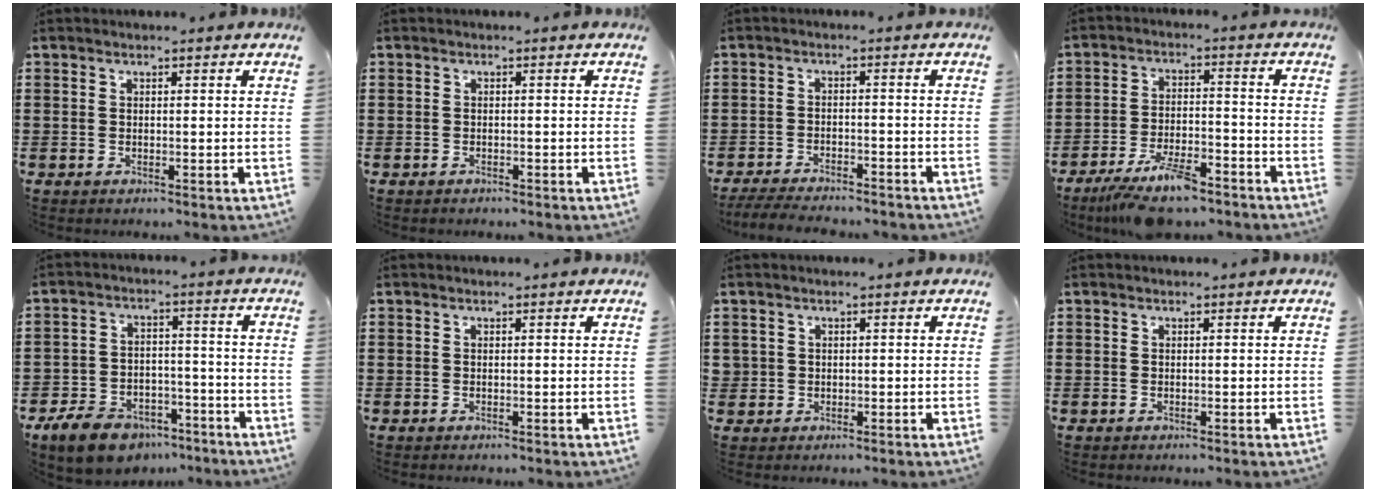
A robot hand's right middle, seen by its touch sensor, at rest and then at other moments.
{"total": 0.7, "force": [-0.6, 0.3, -0.1], "torque": [0.000, 0.000, -0.014]}
{"total": 4.0, "force": [-3.9, 0.3, 0.9], "torque": [-0.022, -0.003, -0.079]}
{"total": 8.2, "force": [-6.4, 2.0, 4.7], "torque": [-0.094, 0.003, -0.120]}
{"total": 7.6, "force": [-6.4, 3.0, 2.5], "torque": [-0.049, 0.026, -0.122]}
{"total": 0.0}
{"total": 1.4, "force": [0.2, 1.4, 0.1], "torque": [-0.009, 0.005, 0.002]}
{"total": 0.0}